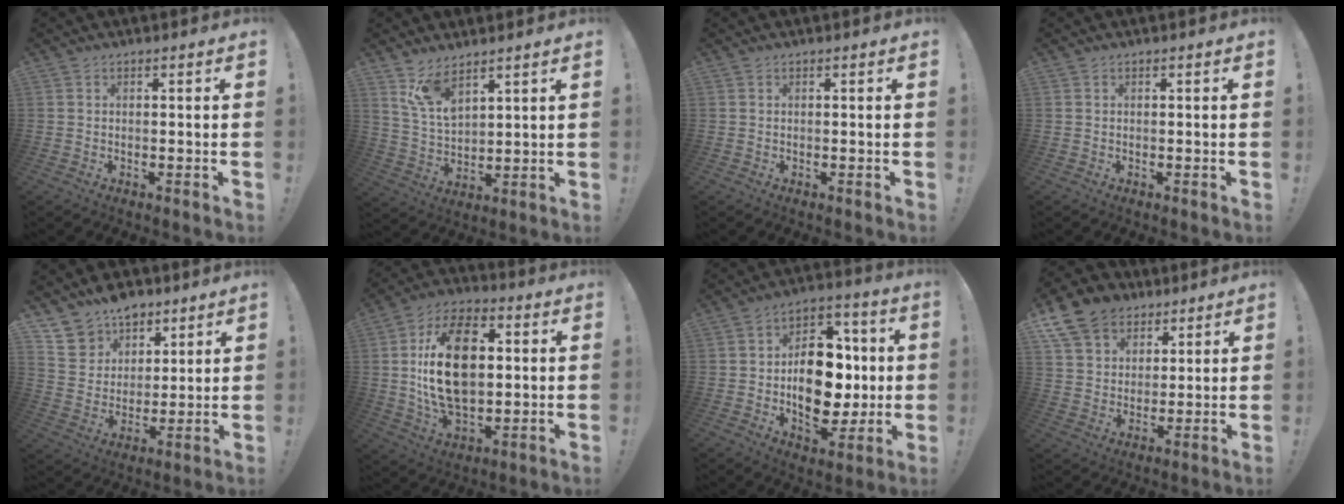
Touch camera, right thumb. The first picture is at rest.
{"total": 9.3, "force": [7.0, 4.1, 4.6], "torque": [-0.099, -0.036, 0.139]}
{"total": 0.0}
{"total": 0.0}
{"total": 11.8, "force": [9.2, 7.3, 1.5], "torque": [-0.029, -0.077, 0.179]}
{"total": 22.2, "force": [2.0, 13.5, 17.5], "torque": [-0.315, 0.000, 0.030]}
{"total": 18.1, "force": [-1.1, 12.5, 13.0], "torque": [-0.176, 0.004, -0.013]}
{"total": 13.0, "force": [7.7, 9.6, 4.3], "torque": [-0.066, -0.049, 0.151]}